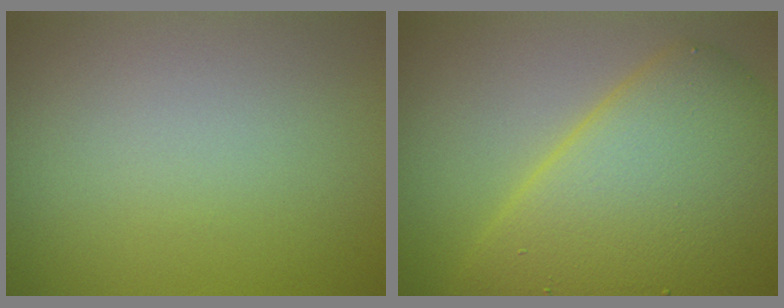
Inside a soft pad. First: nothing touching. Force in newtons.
{"total": 11.4, "press": 11.3, "slide": 0.2}